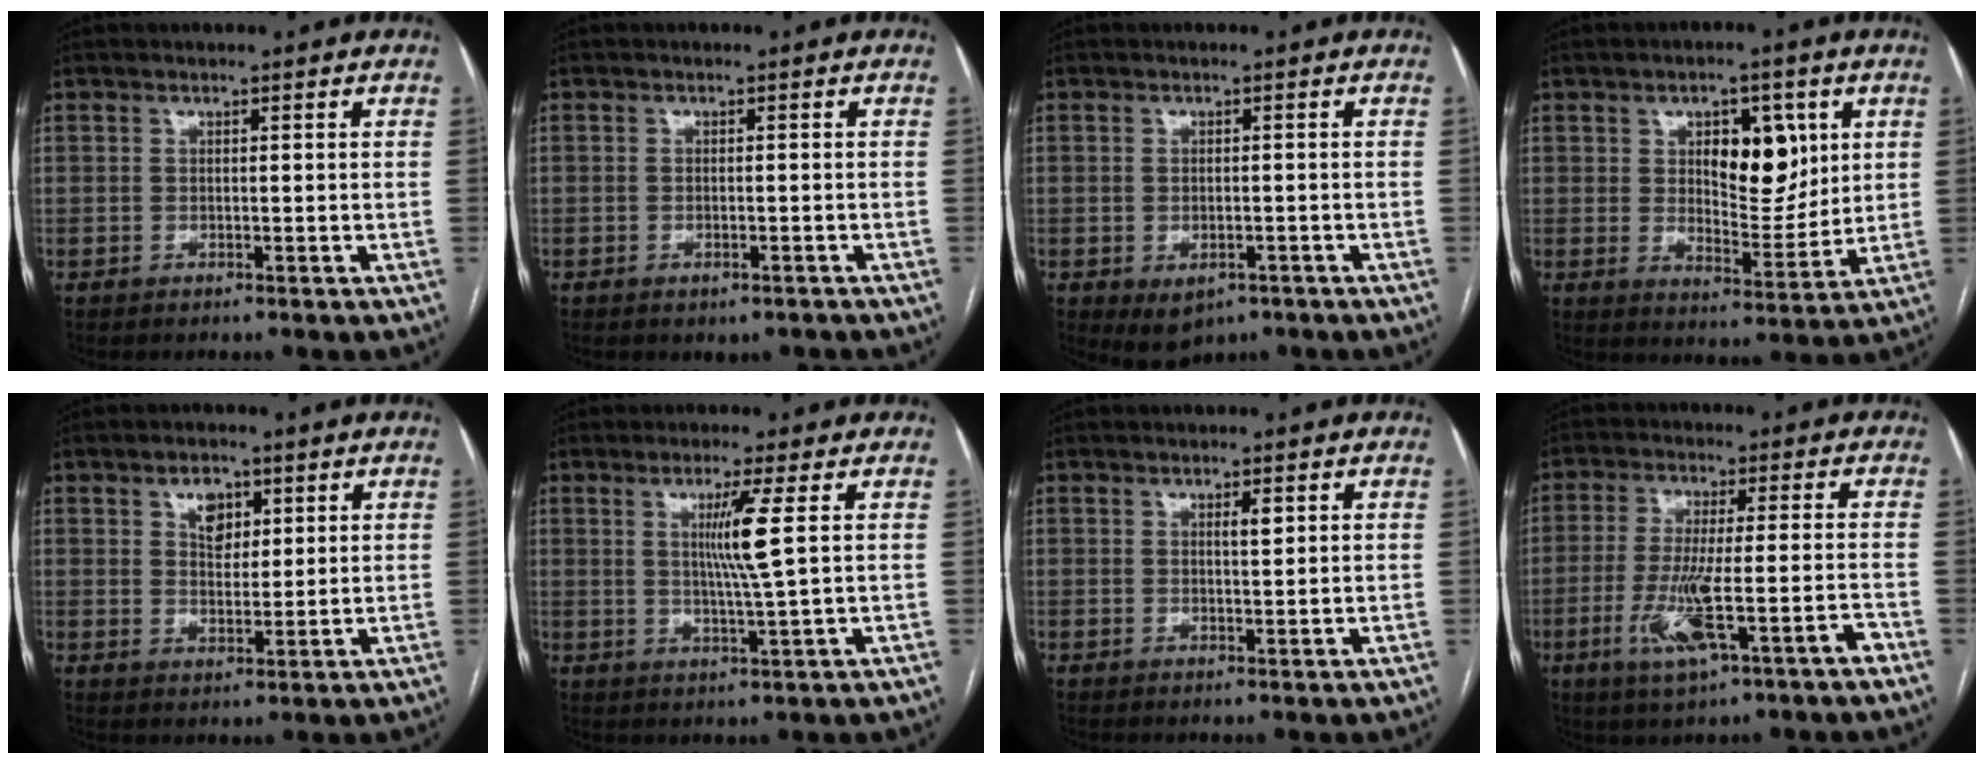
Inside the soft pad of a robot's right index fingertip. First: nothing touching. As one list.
[{"total": 1.8, "force": [-1.2, 1.1, 0.8], "torque": [-0.006, 0.001, -0.009]}, {"total": 4.0, "force": [-1.9, 2.8, 2.2], "torque": [-0.033, -0.005, -0.013]}, {"total": 9.8, "force": [3.4, 4.6, 8.0], "torque": [-0.111, 0.003, 0.057]}, {"total": 4.9, "force": [2.3, 3.0, 3.1], "torque": [-0.052, 0.004, 0.042]}, {"total": 5.9, "force": [1.7, -1.3, 5.5], "torque": [-0.103, -0.011, 0.032]}, {"total": 1.7, "force": [0.9, 0.4, 1.4], "torque": [-0.023, -0.003, 0.013]}, {"total": 10.1, "force": [-4.5, 1.0, 8.9], "torque": [-0.168, -0.008, -0.073]}]